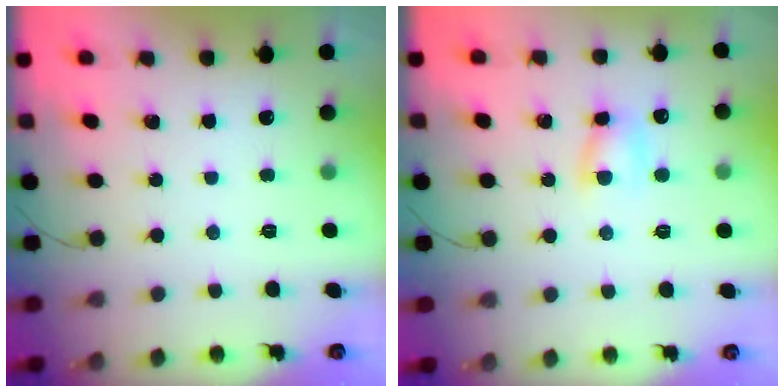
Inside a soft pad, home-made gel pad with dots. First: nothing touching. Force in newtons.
{"total": 5.3, "press": 5.2, "slide": 0.7}